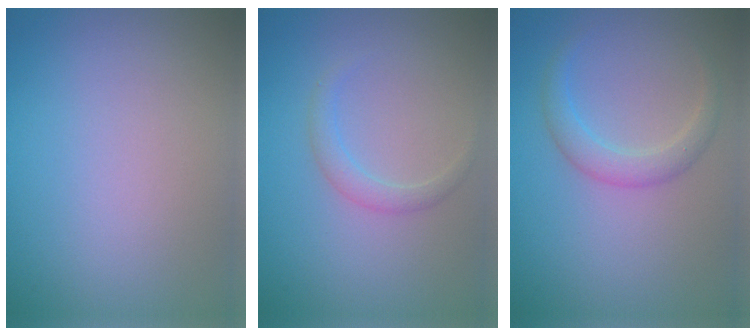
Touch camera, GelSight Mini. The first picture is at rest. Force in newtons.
{"total": 1.4, "press": 1.4, "slide": 0.0}
{"total": 2.2, "press": 2.2, "slide": 0.1}